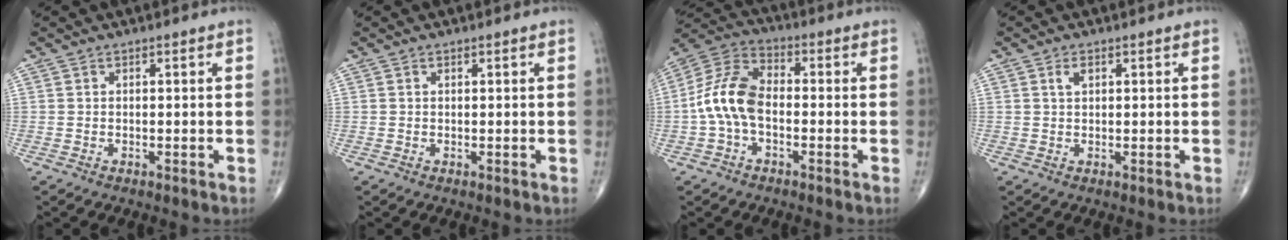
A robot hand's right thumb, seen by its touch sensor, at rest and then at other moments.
{"total": 0.0}
{"total": 10.9, "force": [-1.6, 6.4, 8.6], "torque": [-0.172, 0.035, -0.043]}
{"total": 1.7, "force": [0.7, 0.9, 1.2], "torque": [-0.023, 0.002, 0.015]}